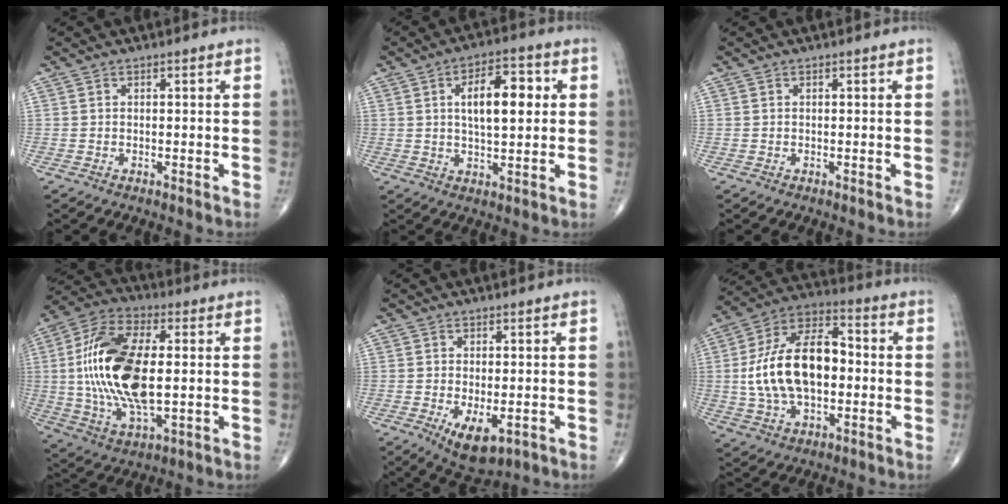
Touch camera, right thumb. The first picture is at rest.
{"total": 9.5, "force": [1.8, 4.1, 8.4], "torque": [-0.114, 0.004, 0.025]}
{"total": 0.0}
{"total": 21.0, "force": [0.9, 10.0, 18.4], "torque": [-0.375, 0.002, 0.016]}
{"total": 7.1, "force": [-2.4, 3.4, 5.7], "torque": [-0.090, -0.013, -0.027]}
{"total": 19.2, "force": [-0.4, 10.9, 15.8], "torque": [-0.280, 0.031, -0.009]}